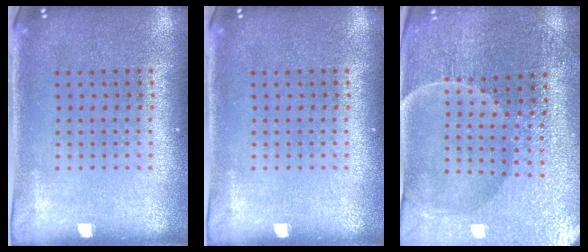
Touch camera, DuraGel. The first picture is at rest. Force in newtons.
{"total": 0.0}
{"total": 3.5, "press": 3.5, "slide": 0.2}